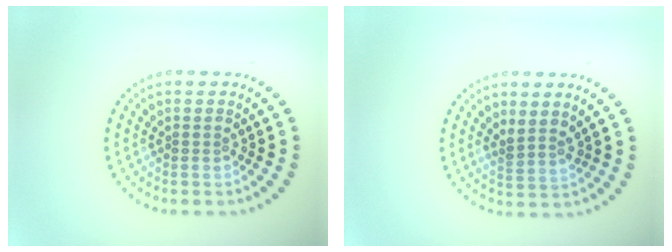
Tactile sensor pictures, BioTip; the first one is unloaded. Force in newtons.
{"total": 1.9, "press": 1.5, "slide": 1.2}